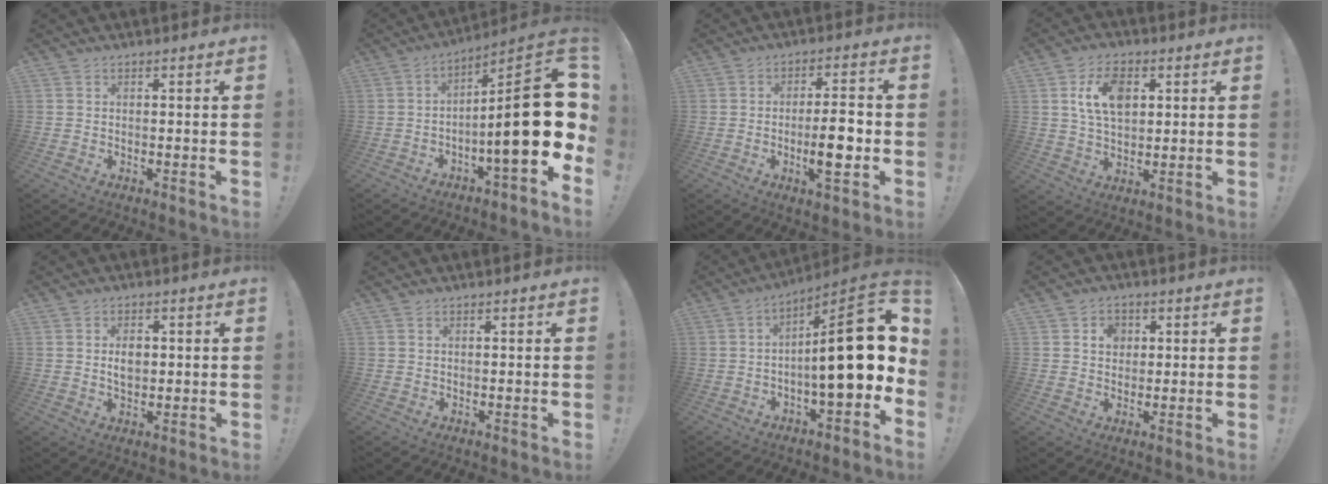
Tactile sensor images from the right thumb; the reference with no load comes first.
{"total": 23.0, "force": [-1.5, 5.2, 22.3], "torque": [-0.343, 0.007, -0.022]}
{"total": 9.7, "force": [-2.0, 2.5, 9.2], "torque": [-0.150, -0.004, -0.040]}
{"total": 10.9, "force": [3.5, 6.8, 7.7], "torque": [-0.135, 0.005, 0.064]}
{"total": 4.3, "force": [0.4, 2.9, 3.1], "torque": [-0.035, -0.003, 0.002]}
{"total": 0.0}
{"total": 22.3, "force": [0.9, 6.4, 21.3], "torque": [-0.310, -0.004, 0.011]}
{"total": 4.7, "force": [1.2, 4.1, 2.0], "torque": [-0.031, 0.002, 0.021]}